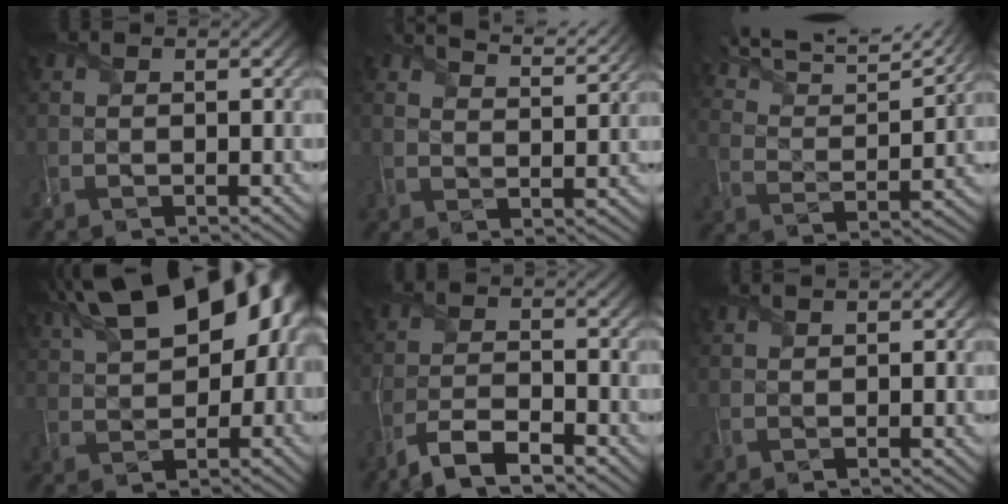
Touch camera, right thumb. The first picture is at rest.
{"total": 7.0, "force": [5.7, 1.9, 3.6], "torque": [-0.056, 0.009, 0.072]}
{"total": 12.0, "force": [9.9, 2.9, 6.1], "torque": [-0.144, 0.007, 0.158]}
{"total": 17.9, "force": [6.5, 9.9, 13.4], "torque": [-0.222, 0.038, 0.113]}
{"total": 5.6, "force": [-4.5, 1.2, 3.1], "torque": [-0.060, -0.002, -0.089]}
{"total": 1.4, "force": [0.6, 0.6, 1.1], "torque": [-0.023, 0.003, 0.010]}